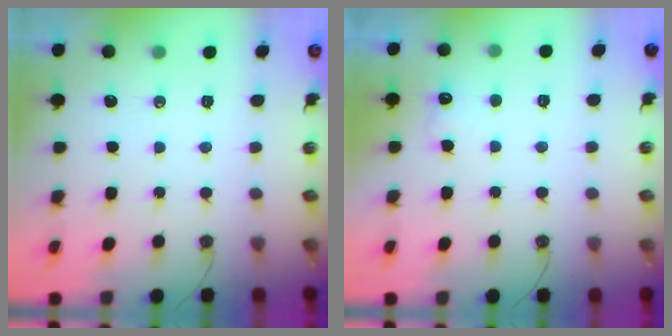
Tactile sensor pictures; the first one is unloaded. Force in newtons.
{"total": 5.7, "press": 5.5, "slide": 1.3}